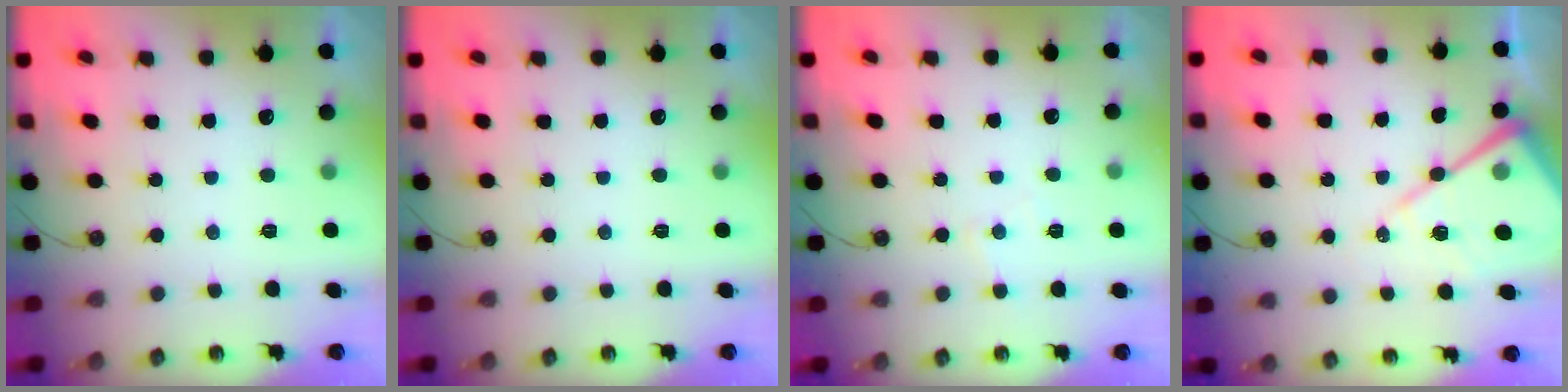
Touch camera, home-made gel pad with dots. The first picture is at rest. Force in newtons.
{"total": 0.0}
{"total": 4.0, "press": 3.9, "slide": 0.6}
{"total": 14.5, "press": 14.5, "slide": 1.3}